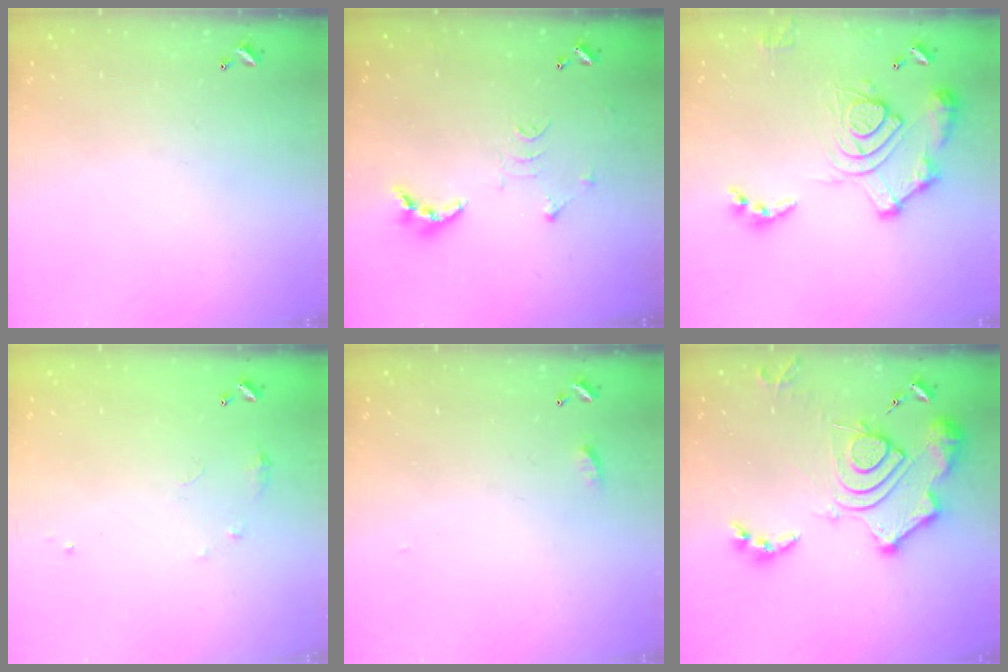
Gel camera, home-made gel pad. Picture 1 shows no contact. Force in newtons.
{"total": 10.3, "press": 10.2, "slide": 1.0}
{"total": 16.1, "press": 16.0, "slide": 2.0}
{"total": 6.0, "press": 5.9, "slide": 0.8}
{"total": 4.3, "press": 4.3, "slide": 0.5}
{"total": 18.3, "press": 18.2, "slide": 1.7}